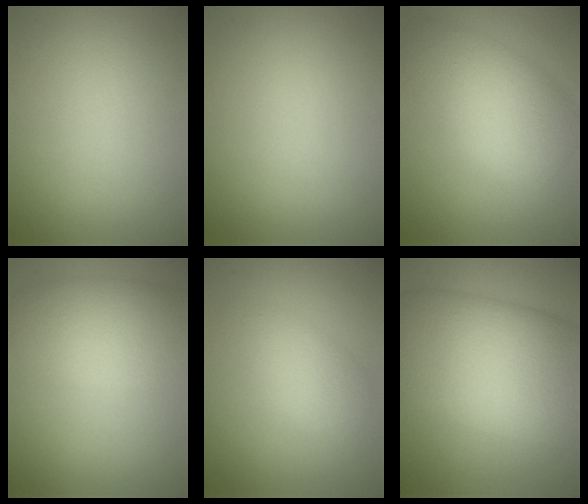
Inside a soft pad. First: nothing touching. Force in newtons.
{"total": 0.0}
{"total": 6.9, "press": 6.9, "slide": 0.4}
{"total": 5.7, "press": 5.7, "slide": 0.2}
{"total": 3.0, "press": 3.0, "slide": 0.1}
{"total": 14.4, "press": 14.4, "slide": 0.3}